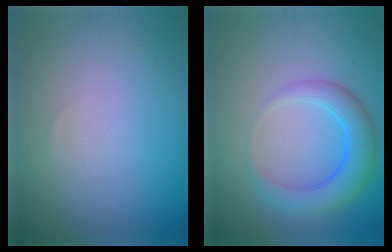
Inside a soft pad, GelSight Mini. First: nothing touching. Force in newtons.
{"total": 4.4, "press": 4.3, "slide": 0.3}